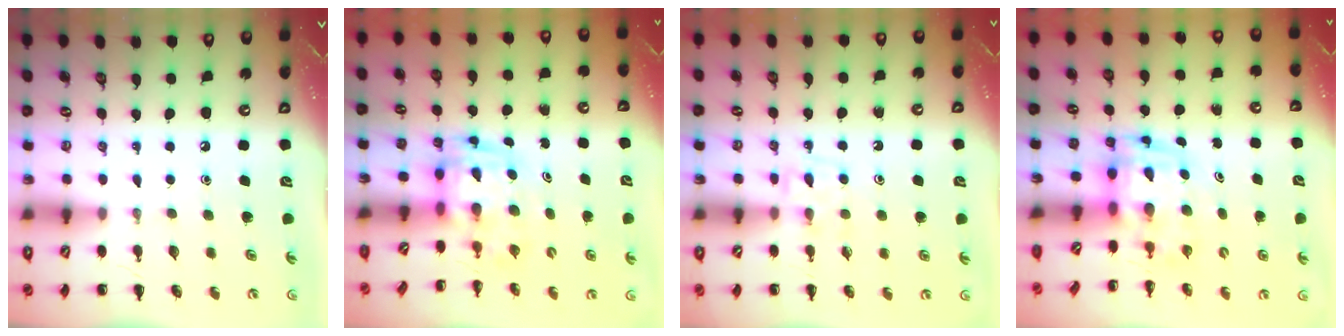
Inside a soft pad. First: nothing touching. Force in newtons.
{"total": 2.9, "press": 2.9, "slide": 0.6}
{"total": 5.9, "press": 5.7, "slide": 1.3}
{"total": 3.7, "press": 3.6, "slide": 0.7}